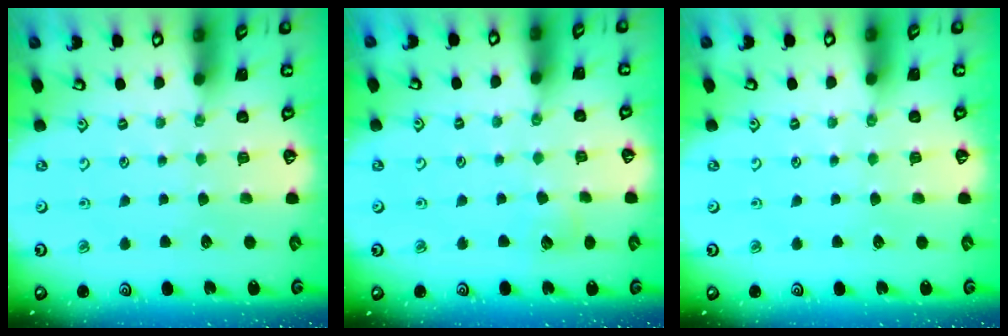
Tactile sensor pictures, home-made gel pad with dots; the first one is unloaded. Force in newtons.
{"total": 5.6, "press": 5.6, "slide": 0.5}
{"total": 0.0}